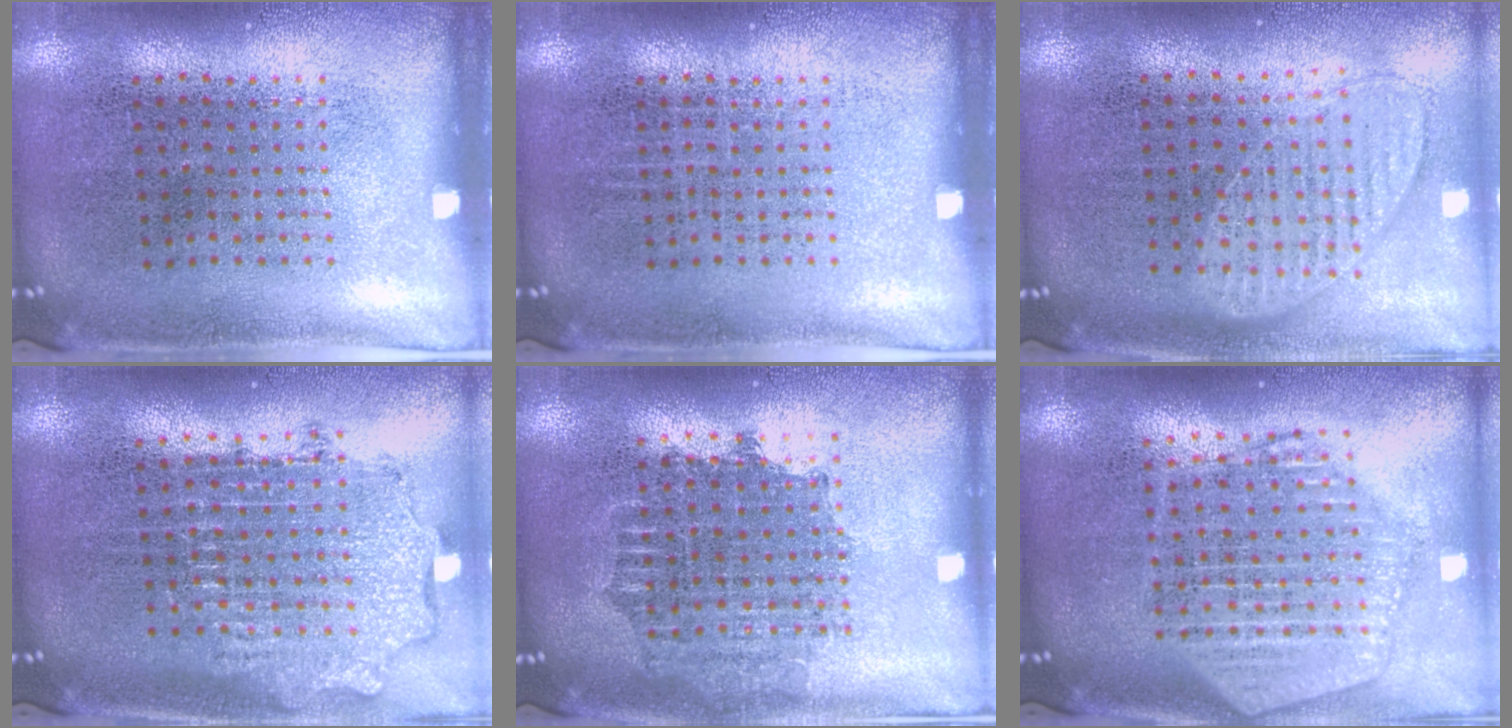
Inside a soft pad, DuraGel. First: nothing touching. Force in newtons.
{"total": 0.0}
{"total": 0.9, "press": 0.9, "slide": 0.1}
{"total": 1.9, "press": 1.4, "slide": 1.2}
{"total": 1.6, "press": 1.3, "slide": 0.9}
{"total": 2.3, "press": 2.0, "slide": 1.1}